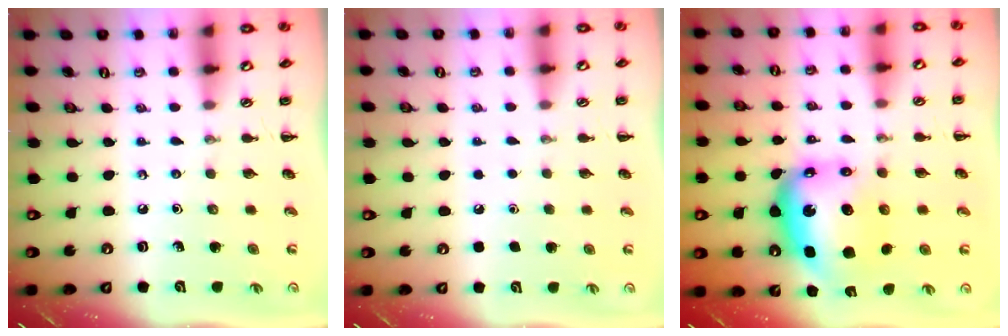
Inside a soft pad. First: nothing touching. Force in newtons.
{"total": 1.7, "press": 1.7, "slide": 0.1}
{"total": 9.5, "press": 9.0, "slide": 2.9}